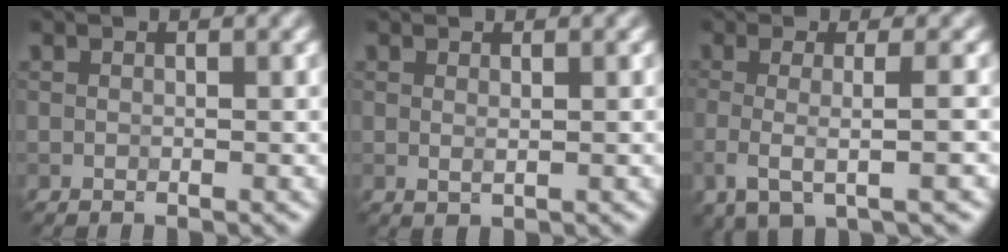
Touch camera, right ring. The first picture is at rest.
{"total": 0.7, "force": [0.3, 0.2, 0.6], "torque": [-0.015, -0.001, 0.005]}
{"total": 4.2, "force": [-0.5, 1.2, 3.9], "torque": [-0.068, -0.012, -0.013]}